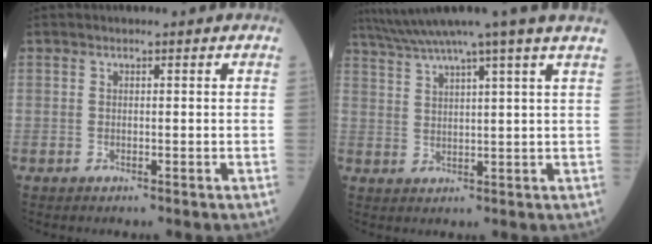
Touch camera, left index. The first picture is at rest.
{"total": 11.3, "force": [9.4, -2.7, 5.7], "torque": [-0.100, 0.004, 0.135]}